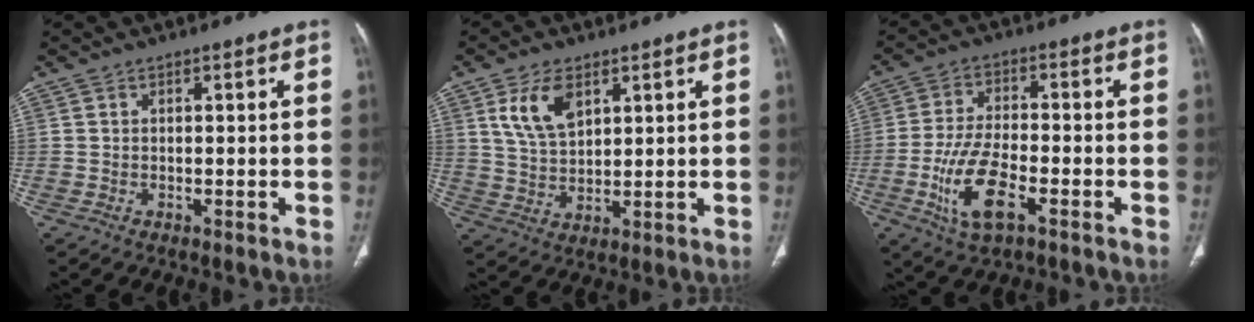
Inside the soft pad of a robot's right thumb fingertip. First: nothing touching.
{"total": 8.3, "force": [3.9, 4.5, 5.8], "torque": [-0.098, -0.015, 0.081]}
{"total": 11.2, "force": [-4.5, 4.4, 9.2], "torque": [-0.192, 0.009, -0.082]}